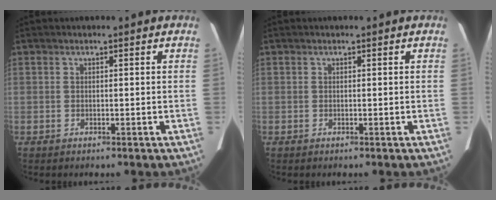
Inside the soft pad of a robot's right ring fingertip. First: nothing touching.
{"total": 0.0}